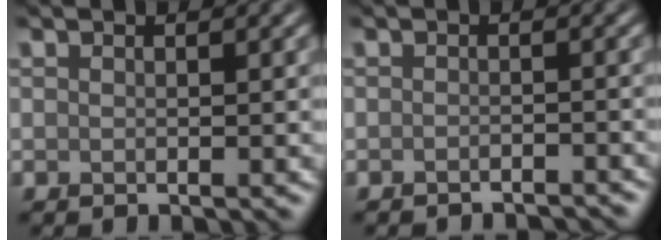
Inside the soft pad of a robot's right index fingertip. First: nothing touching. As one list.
[{"total": 2.4, "force": [-2.4, 0.3, 0.6], "torque": [0.002, 0.001, -0.029]}]